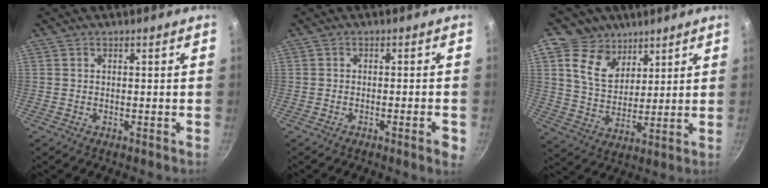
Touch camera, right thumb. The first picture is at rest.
{"total": 3.4, "force": [-1.4, 0.4, 3.1], "torque": [-0.040, 0.005, -0.020]}
{"total": 10.8, "force": [6.2, 7.9, 4.1], "torque": [-0.033, -0.041, 0.110]}